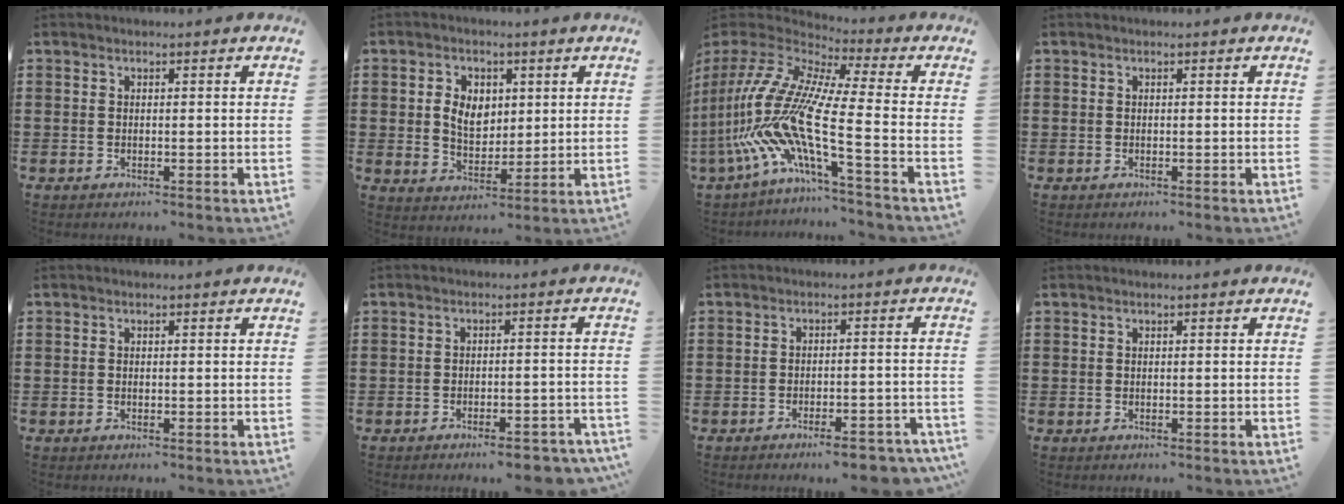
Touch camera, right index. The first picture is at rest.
{"total": 5.4, "force": [1.0, 4.0, 3.4], "torque": [-0.072, 0.010, 0.013]}
{"total": 13.6, "force": [-5.7, 4.0, 11.6], "torque": [-0.302, -0.039, -0.129]}
{"total": 0.0}
{"total": 0.0}
{"total": 3.5, "force": [-3.1, 0.1, 1.7], "torque": [-0.027, -0.003, -0.056]}
{"total": 4.6, "force": [-3.9, 0.1, 2.3], "torque": [-0.035, -0.007, -0.070]}
{"total": 0.0}